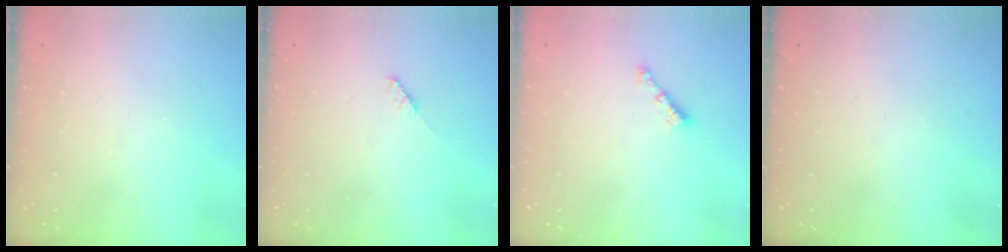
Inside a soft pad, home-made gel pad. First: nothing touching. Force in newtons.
{"total": 3.0, "press": 3.0, "slide": 0.2}
{"total": 3.5, "press": 3.5, "slide": 0.6}
{"total": 0.0}